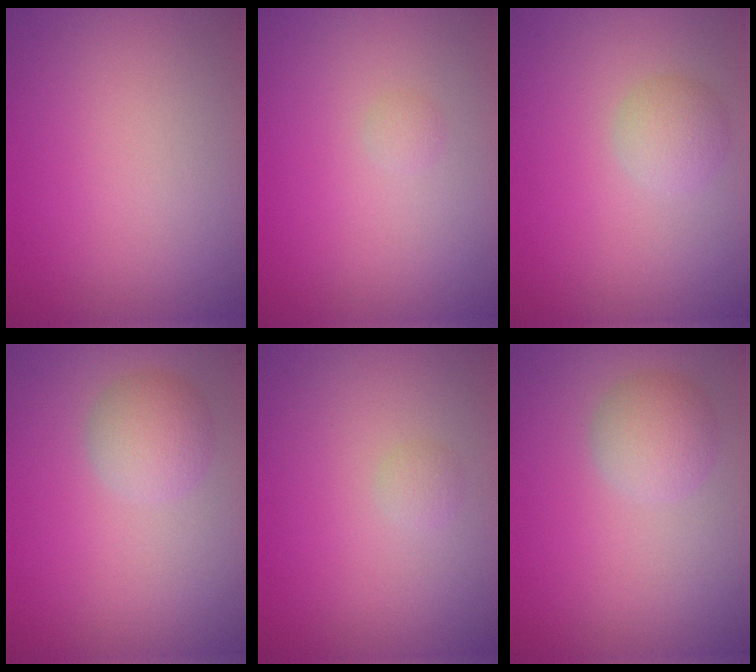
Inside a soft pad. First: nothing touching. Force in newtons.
{"total": 0.6, "press": 0.6, "slide": 0.0}
{"total": 2.1, "press": 2.1, "slide": 0.1}
{"total": 2.8, "press": 2.8, "slide": 0.1}
{"total": 0.8, "press": 0.8, "slide": 0.0}
{"total": 2.8, "press": 2.8, "slide": 0.1}